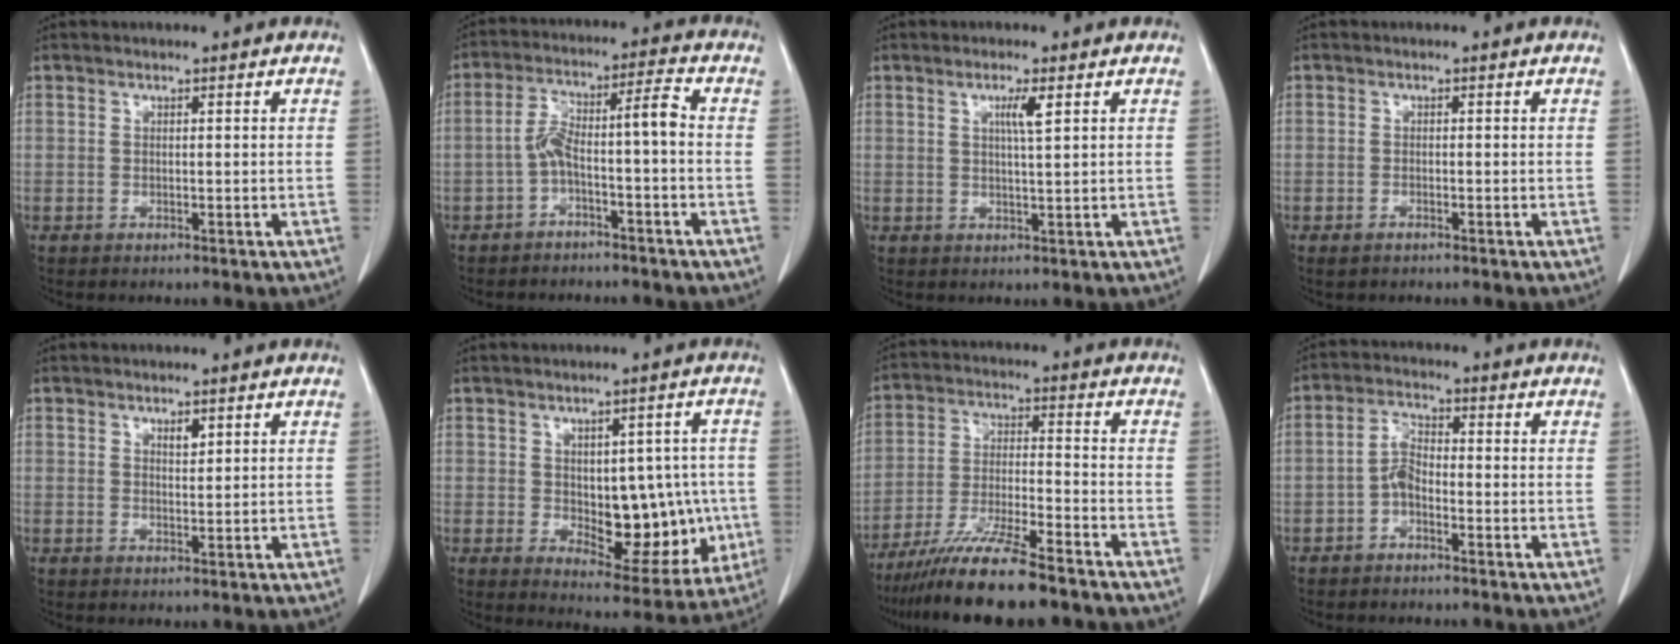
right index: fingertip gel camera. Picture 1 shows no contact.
{"total": 6.9, "force": [-2.2, 0.8, 6.6], "torque": [-0.124, 0.041, -0.038]}
{"total": 2.9, "force": [1.2, -0.2, 2.7], "torque": [-0.049, -0.003, 0.020]}
{"total": 0.9, "force": [-0.6, 0.4, 0.6], "torque": [-0.014, -0.001, -0.003]}
{"total": 1.4, "force": [0.9, 0.5, 1.0], "torque": [-0.015, -0.004, 0.015]}
{"total": 12.4, "force": [-1.0, 6.4, 10.5], "torque": [-0.122, 0.009, 0.009]}
{"total": 13.5, "force": [-10.8, 0.7, 8.0], "torque": [-0.141, -0.028, -0.185]}
{"total": 3.5, "force": [-1.5, 1.7, 2.7], "torque": [-0.054, 0.008, -0.034]}